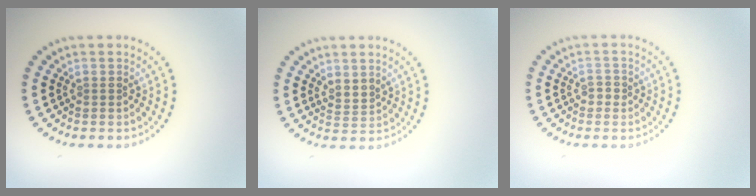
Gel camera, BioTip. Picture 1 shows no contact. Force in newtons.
{"total": 1.6, "press": 1.3, "slide": 1.0}
{"total": 1.0, "press": 1.0, "slide": 0.2}